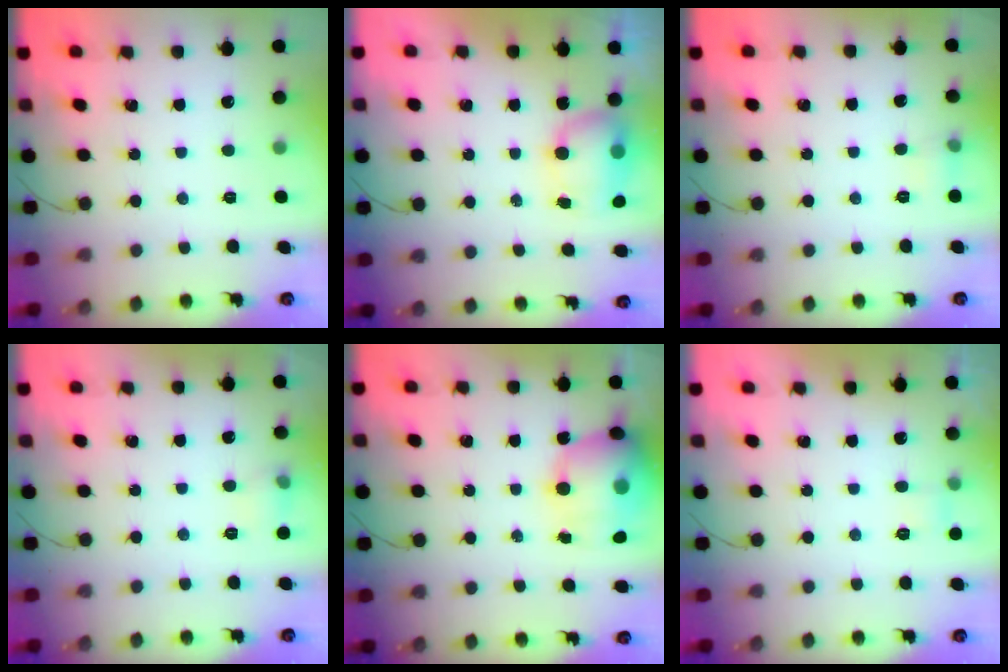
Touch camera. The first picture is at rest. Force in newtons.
{"total": 7.4, "press": 7.3, "slide": 1.1}
{"total": 6.7, "press": 3.7, "slide": 5.6}
{"total": 6.3, "press": 6.1, "slide": 1.7}
{"total": 19.6, "press": 19.0, "slide": 4.5}
{"total": 2.6, "press": 2.4, "slide": 1.0}